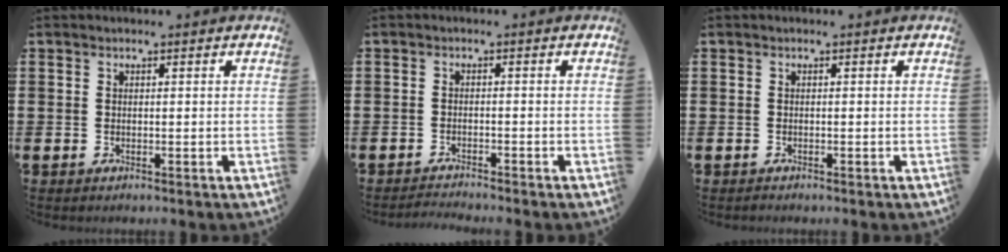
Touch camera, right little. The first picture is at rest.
{"total": 1.2, "force": [-1.2, -0.1, 0.0], "torque": [-0.008, -0.002, -0.021]}
{"total": 0.0}